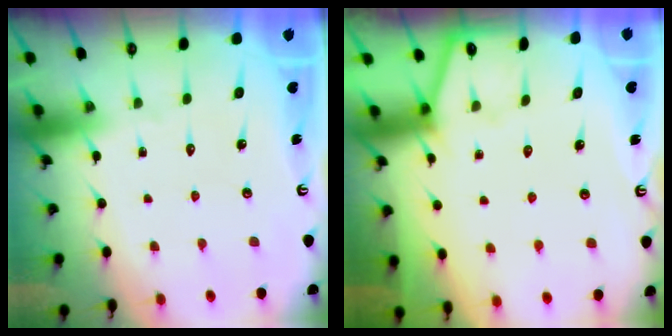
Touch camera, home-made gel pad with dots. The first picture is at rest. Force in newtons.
{"total": 1.5, "press": 1.5, "slide": 0.2}